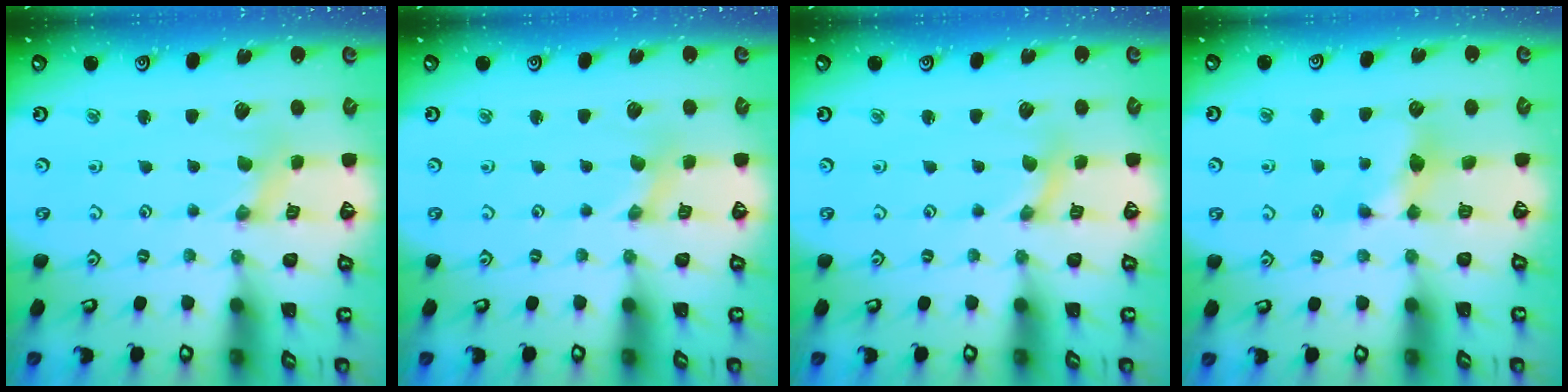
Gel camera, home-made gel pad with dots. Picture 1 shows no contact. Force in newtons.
{"total": 0.0}
{"total": 0.0}
{"total": 6.5, "press": 6.5, "slide": 0.6}